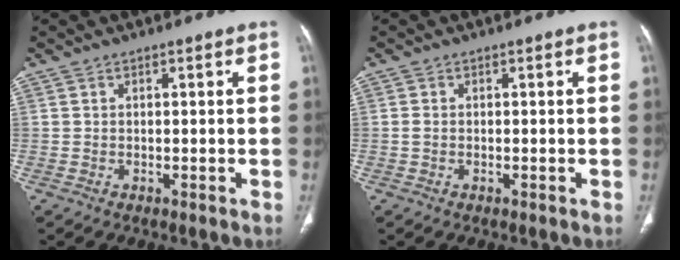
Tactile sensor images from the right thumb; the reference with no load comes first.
{"total": 0.7, "force": [-0.2, 0.5, 0.5], "torque": [-0.014, -0.002, -0.004]}